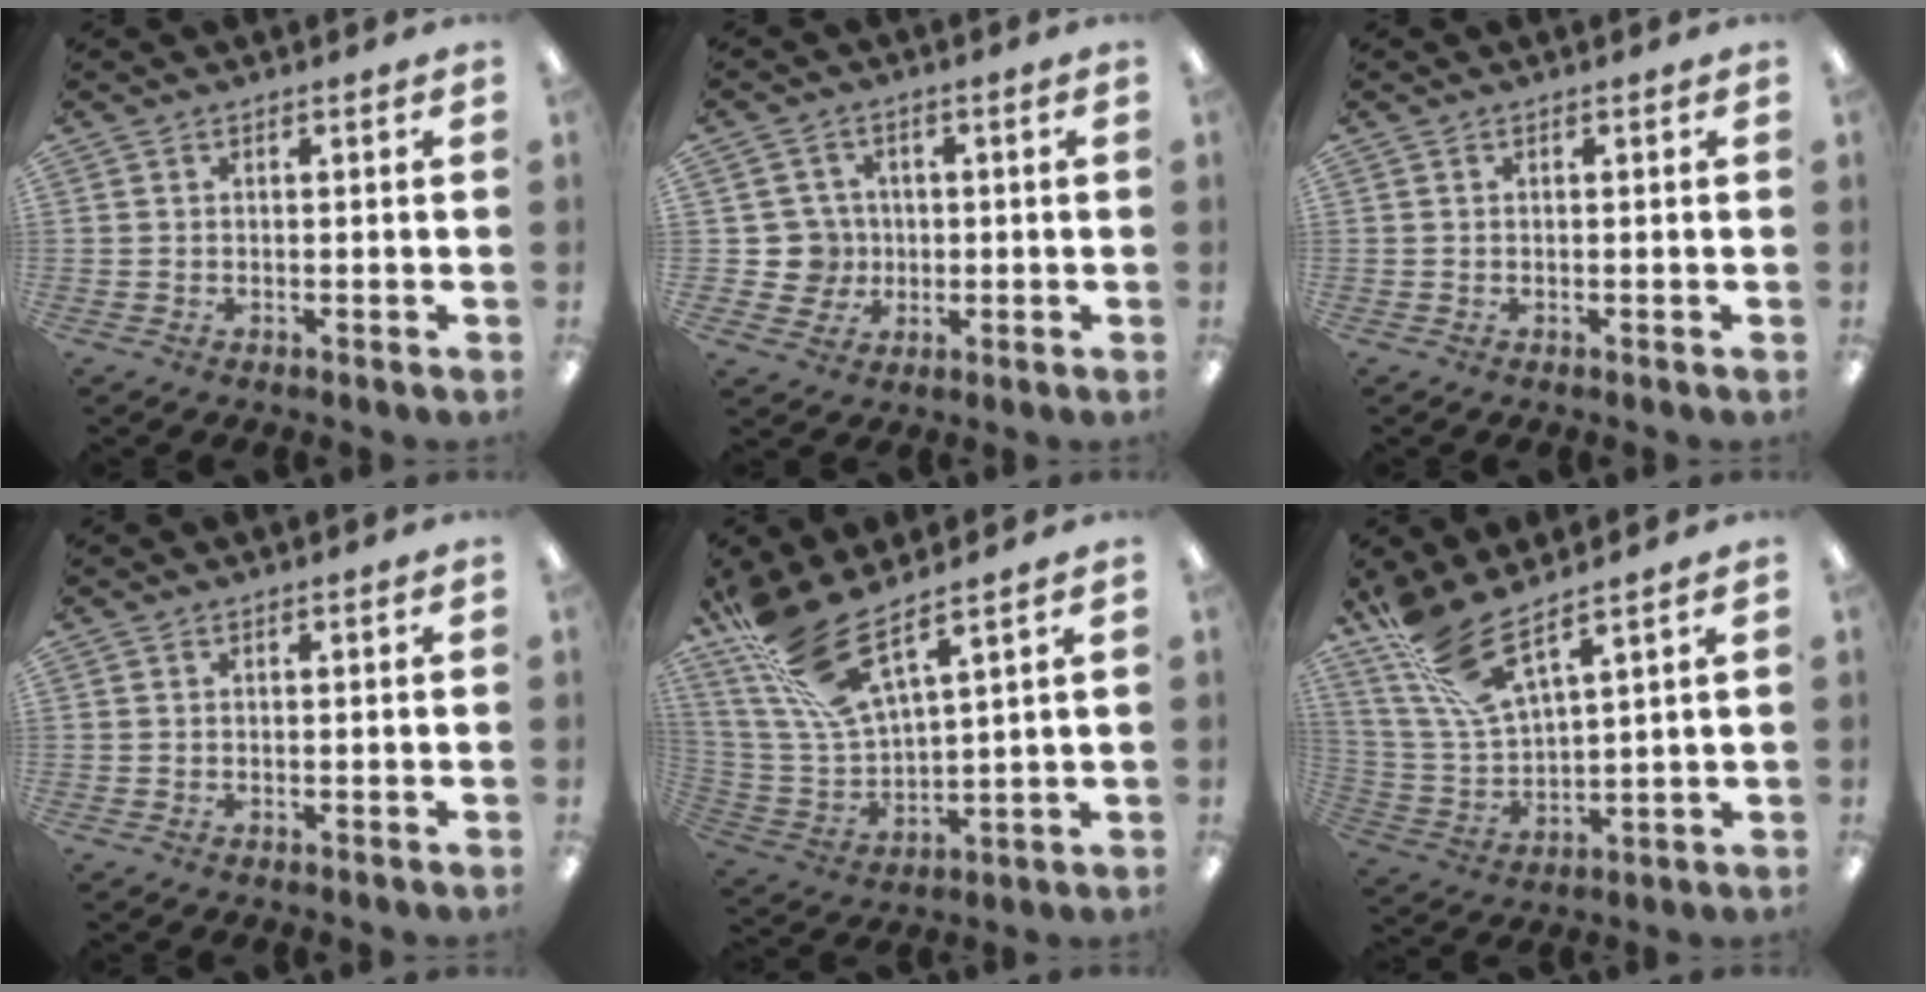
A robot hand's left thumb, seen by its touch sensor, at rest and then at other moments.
{"total": 7.0, "force": [0.0, 6.9, 1.0], "torque": [-0.022, 0.005, 0.006]}
{"total": 0.0}
{"total": 0.0}
{"total": 16.1, "force": [11.5, 4.3, 10.4], "torque": [-0.242, -0.059, 0.206]}
{"total": 13.7, "force": [10.1, 3.6, 8.5], "torque": [-0.196, -0.046, 0.185]}